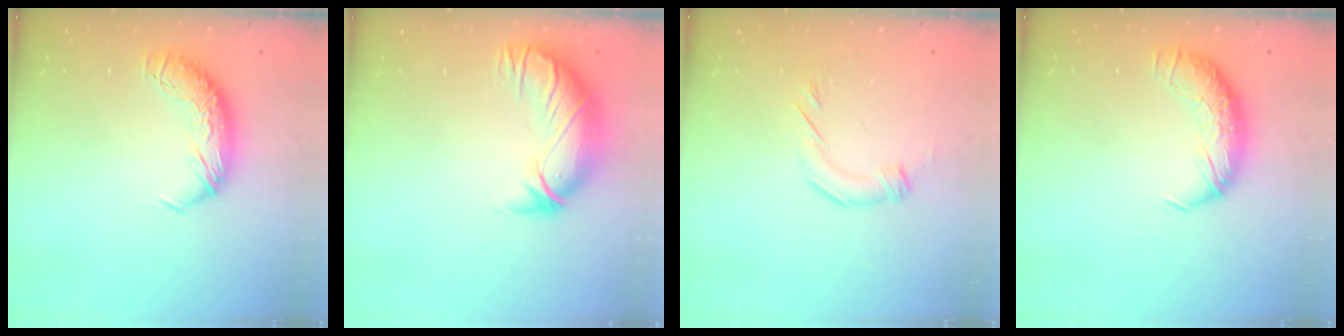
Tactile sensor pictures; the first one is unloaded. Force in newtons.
{"total": 3.0, "press": 0.5, "slide": 2.9}
{"total": 2.7, "press": 2.4, "slide": 1.1}
{"total": 1.8, "press": 0.7, "slide": 1.6}